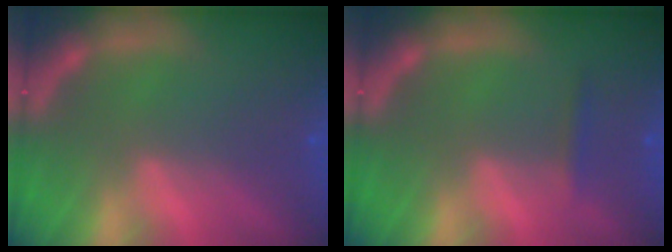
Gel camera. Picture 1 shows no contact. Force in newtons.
{"total": 0.9}